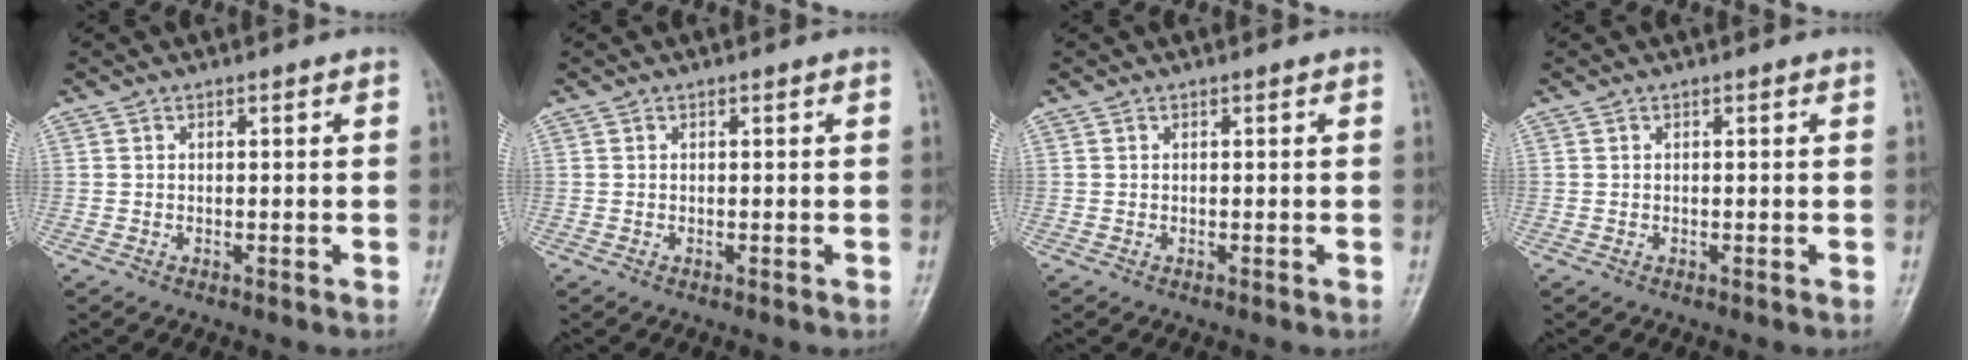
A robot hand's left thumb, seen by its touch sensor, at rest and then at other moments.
{"total": 0.0}
{"total": 0.0}
{"total": 0.0}